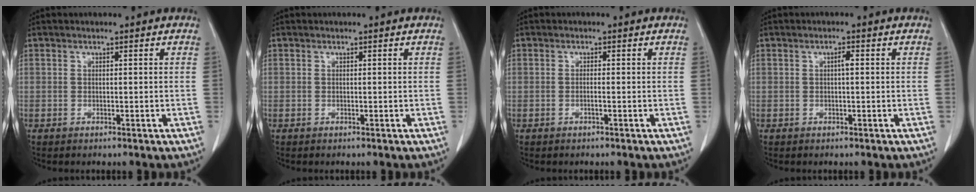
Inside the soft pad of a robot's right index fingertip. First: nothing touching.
{"total": 0.0}
{"total": 0.8, "force": [-0.3, 0.0, 0.7], "torque": [-0.014, 0.001, -0.004]}
{"total": 1.0, "force": [0.1, 0.2, 1.0], "torque": [-0.018, 0.003, 0.001]}